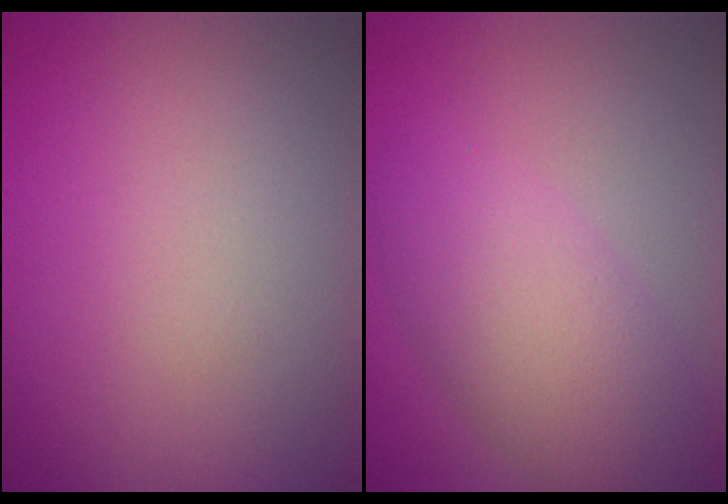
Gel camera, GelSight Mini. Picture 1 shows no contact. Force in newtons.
{"total": 5.9, "press": 5.9, "slide": 0.2}